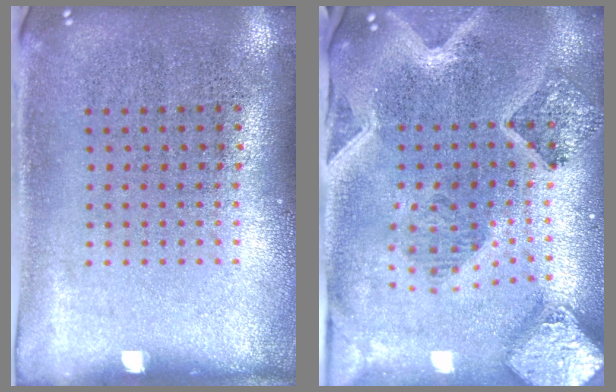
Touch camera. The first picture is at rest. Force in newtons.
{"total": 2.9, "press": 2.6, "slide": 1.4}